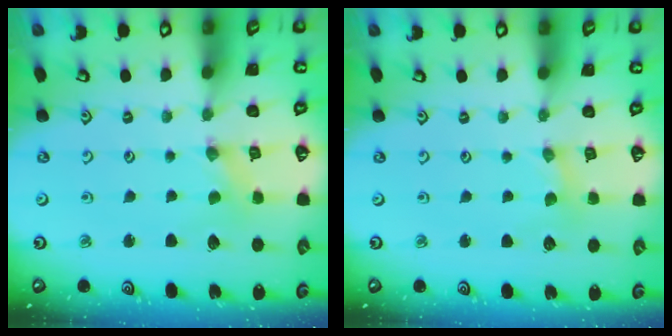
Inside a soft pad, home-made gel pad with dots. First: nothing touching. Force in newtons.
{"total": 1.6, "press": 1.6, "slide": 0.3}